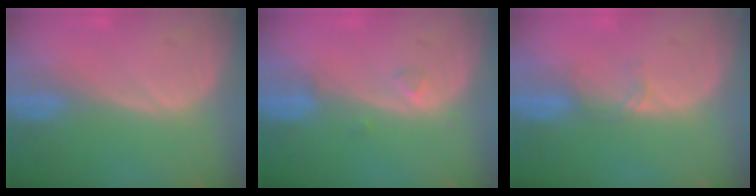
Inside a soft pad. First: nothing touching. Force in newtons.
{"total": 1.2, "press": 1.2, "slide": 0.1}
{"total": 1.5, "press": 1.5, "slide": 0.2}